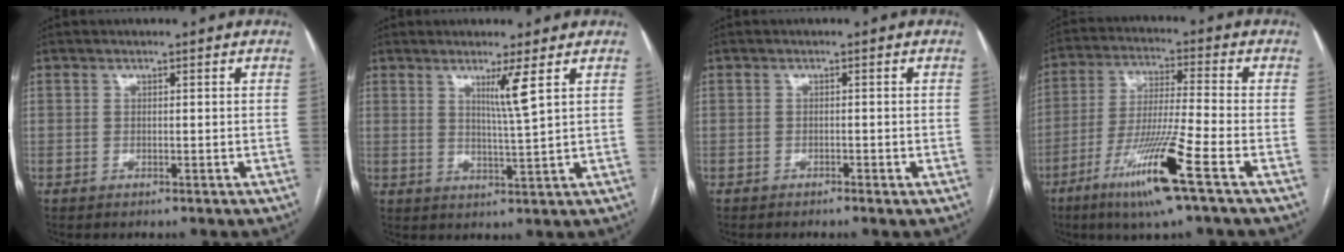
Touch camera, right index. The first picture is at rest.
{"total": 4.4, "force": [2.1, -1.3, 3.6], "torque": [-0.064, -0.017, 0.040]}
{"total": 0.8, "force": [-0.6, 0.0, 0.5], "torque": [-0.010, 0.001, -0.010]}
{"total": 13.3, "force": [-6.7, -0.9, 11.4], "torque": [-0.228, -0.028, -0.126]}